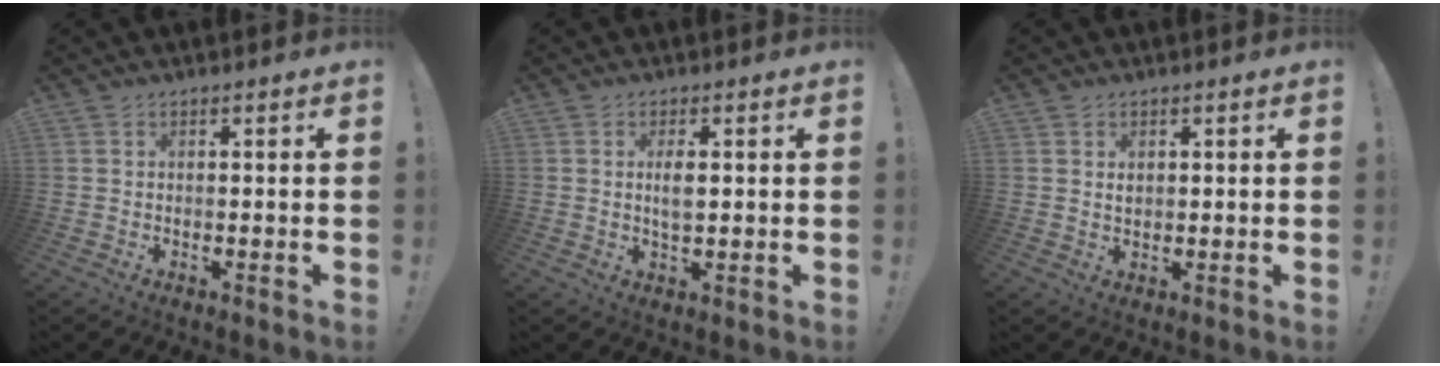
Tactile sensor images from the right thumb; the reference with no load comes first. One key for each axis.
{"total": 3.8, "fx": 0.7, "fy": 1.5, "fz": 3.4, "tx": -0.061, "ty": -0.007, "tz": 0.006}
{"total": 1.7, "fx": 0.8, "fy": 1.2, "fz": 0.9, "tx": -0.004, "ty": -0.003, "tz": 0.011}